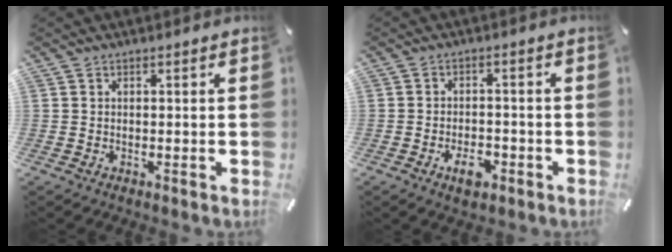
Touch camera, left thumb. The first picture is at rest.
{"total": 5.1, "force": [-2.6, 2.9, 3.3], "torque": [-0.063, 0.009, -0.047]}